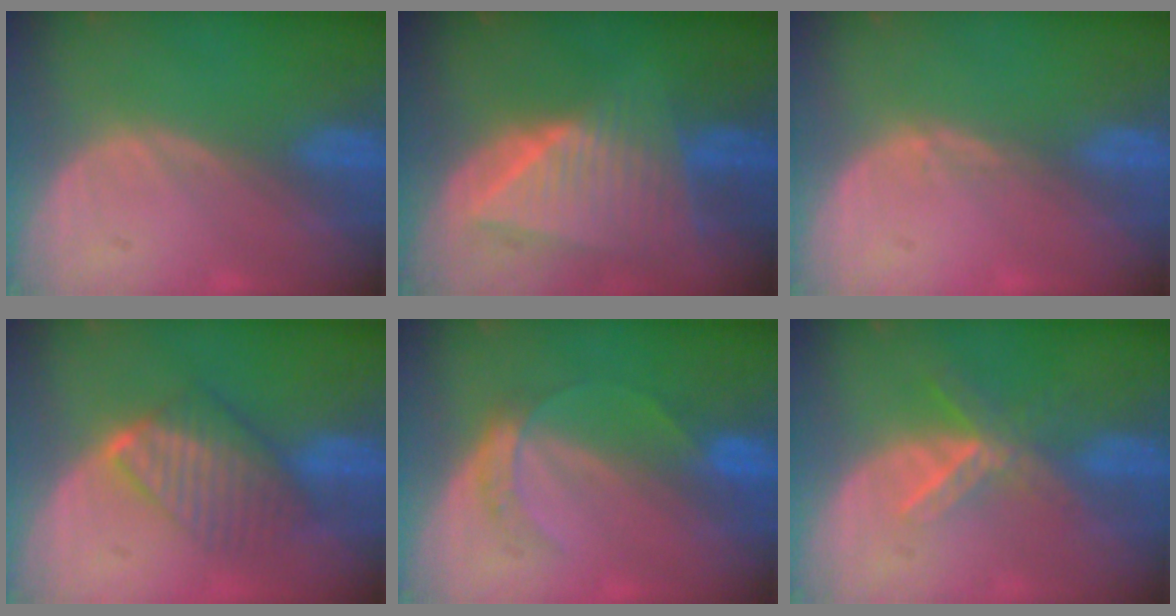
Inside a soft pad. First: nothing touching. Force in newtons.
{"total": 9.1, "press": 8.0, "slide": 4.4}
{"total": 0.6, "press": 0.4, "slide": 0.4}
{"total": 6.4, "press": 6.4, "slide": 0.8}
{"total": 3.5, "press": 3.5, "slide": 0.4}
{"total": 5.8, "press": 5.0, "slide": 2.9}